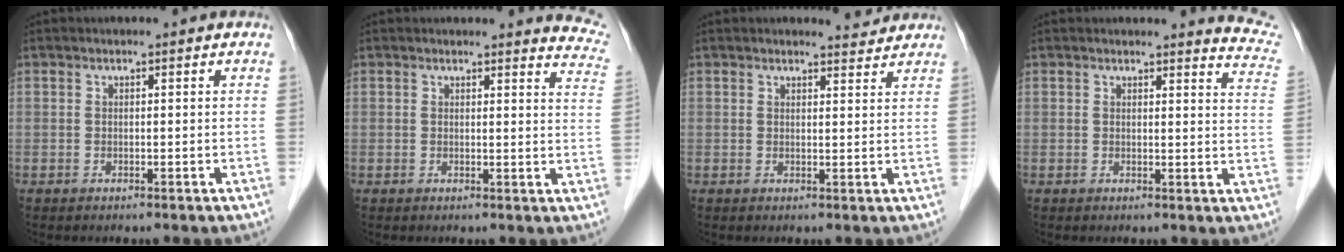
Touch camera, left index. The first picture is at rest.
{"total": 8.5, "force": [8.4, 1.3, 0.6], "torque": [0.032, -0.059, 0.047]}
{"total": 2.4, "force": [2.4, 0.3, -0.2], "torque": [-0.006, -0.011, 0.027]}
{"total": 7.8, "force": [7.8, 0.4, 0.2], "torque": [0.018, -0.073, 0.049]}